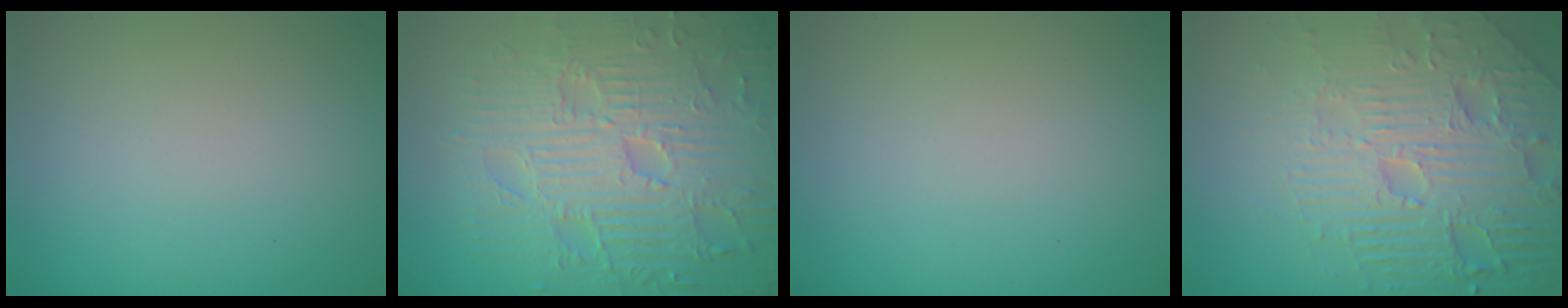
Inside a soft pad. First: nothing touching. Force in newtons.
{"total": 10.0, "press": 6.9, "slide": 7.2}
{"total": 0.0}
{"total": 8.7, "press": 6.1, "slide": 6.2}